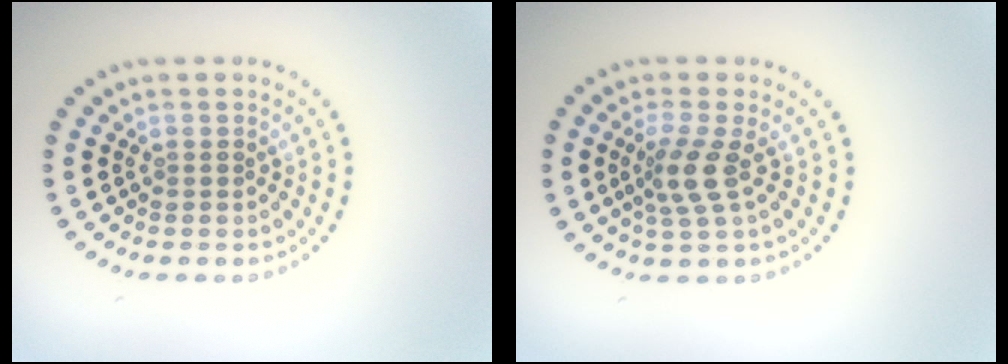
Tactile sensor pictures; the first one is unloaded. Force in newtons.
{"total": 2.8, "press": 2.2, "slide": 1.8}